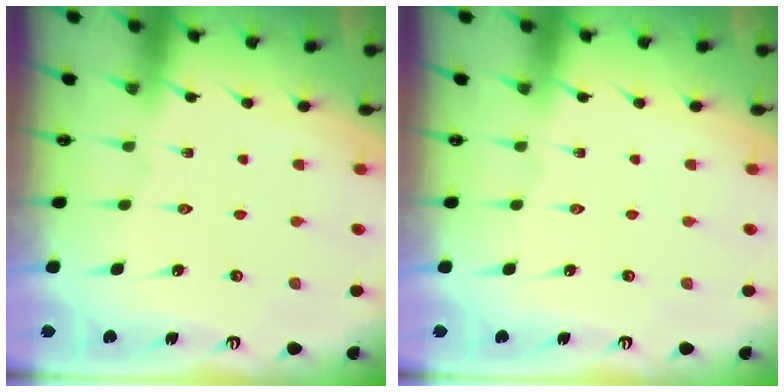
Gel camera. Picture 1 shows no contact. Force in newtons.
{"total": 0.0}